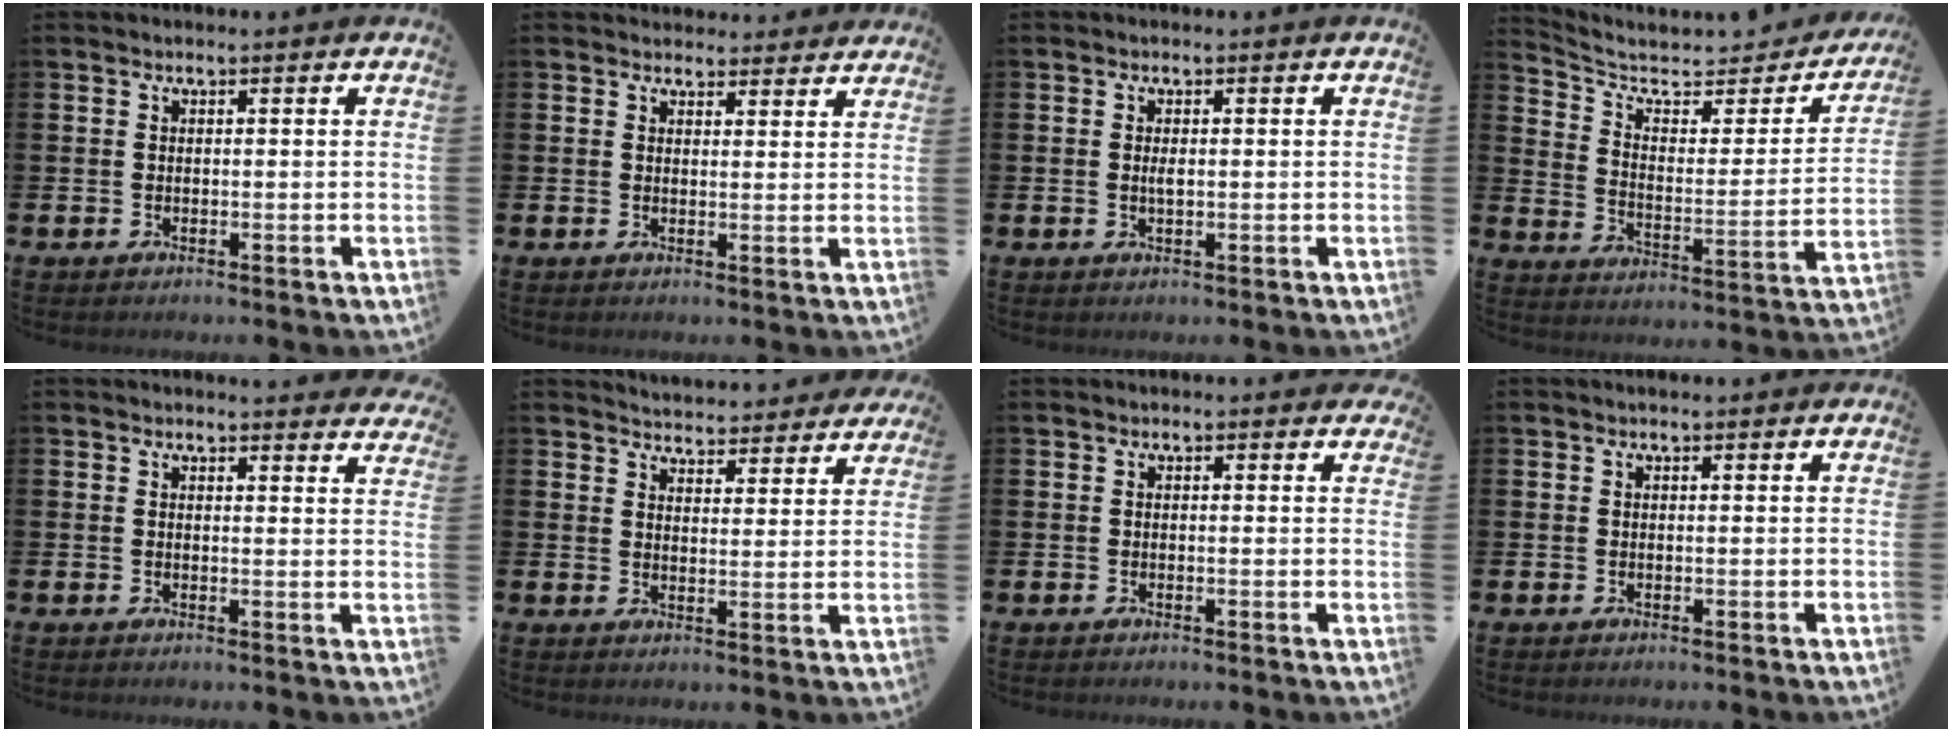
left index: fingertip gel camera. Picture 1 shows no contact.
{"total": 3.1, "force": [2.9, 0.9, -0.2], "torque": [0.008, -0.016, 0.052]}
{"total": 1.1, "force": [0.2, 0.4, 1.1], "torque": [-0.021, 0.002, 0.002]}
{"total": 6.4, "force": [5.2, 2.9, 2.4], "torque": [-0.067, -0.045, 0.080]}
{"total": 2.6, "force": [2.6, 0.3, -0.1], "torque": [0.007, -0.016, 0.045]}
{"total": 4.6, "force": [4.5, 0.9, -0.2], "torque": [-0.003, -0.041, 0.077]}
{"total": 0.6, "force": [0.5, 0.3, 0.2], "torque": [0.005, 0.002, 0.007]}
{"total": 0.7, "force": [0.6, 0.3, 0.3], "torque": [0.004, 0.002, 0.008]}